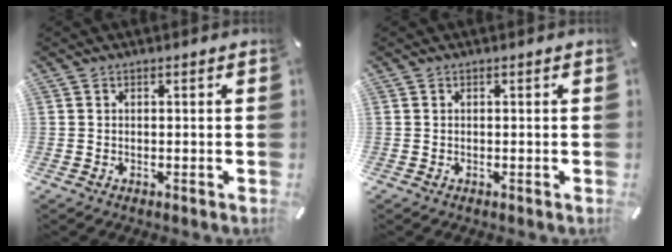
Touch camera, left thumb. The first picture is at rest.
{"total": 0.0}